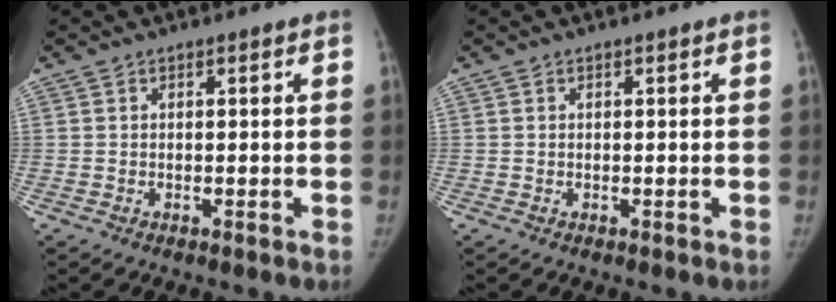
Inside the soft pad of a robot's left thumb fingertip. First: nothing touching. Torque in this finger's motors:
{"motor_torque": [-0.12, 0.14, 0.20, 0.00, 0.02]}